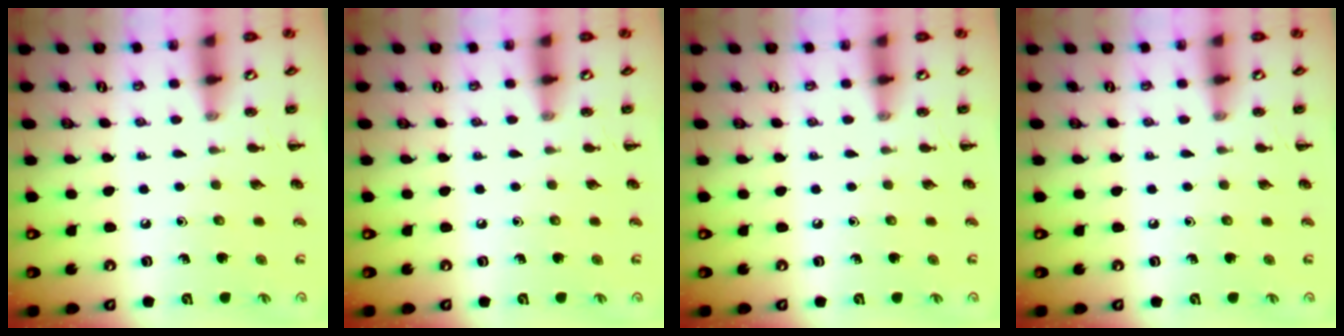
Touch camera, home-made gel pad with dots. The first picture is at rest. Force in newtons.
{"total": 0.0}
{"total": 0.0}
{"total": 0.0}